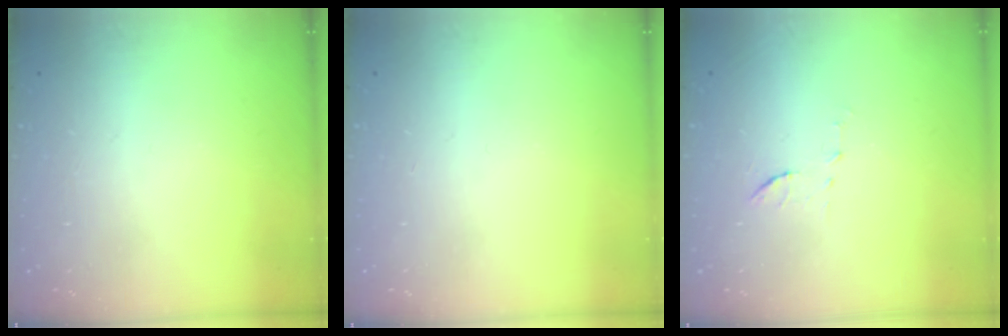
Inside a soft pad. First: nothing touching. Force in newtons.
{"total": 0.0}
{"total": 5.7, "press": 5.6, "slide": 1.3}